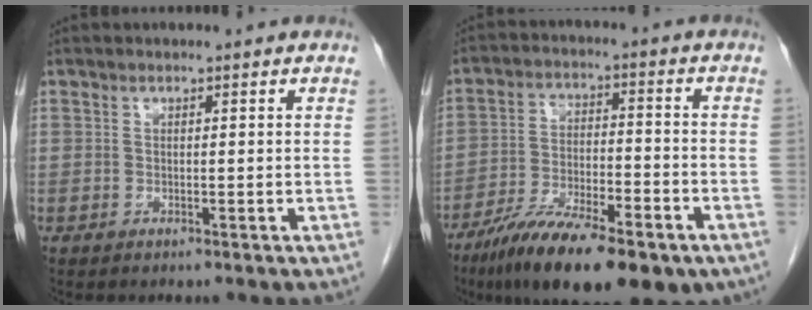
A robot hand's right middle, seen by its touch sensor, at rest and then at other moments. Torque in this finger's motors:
{"motor_torque": [1.39, -0.74, 0.28, 0.17]}